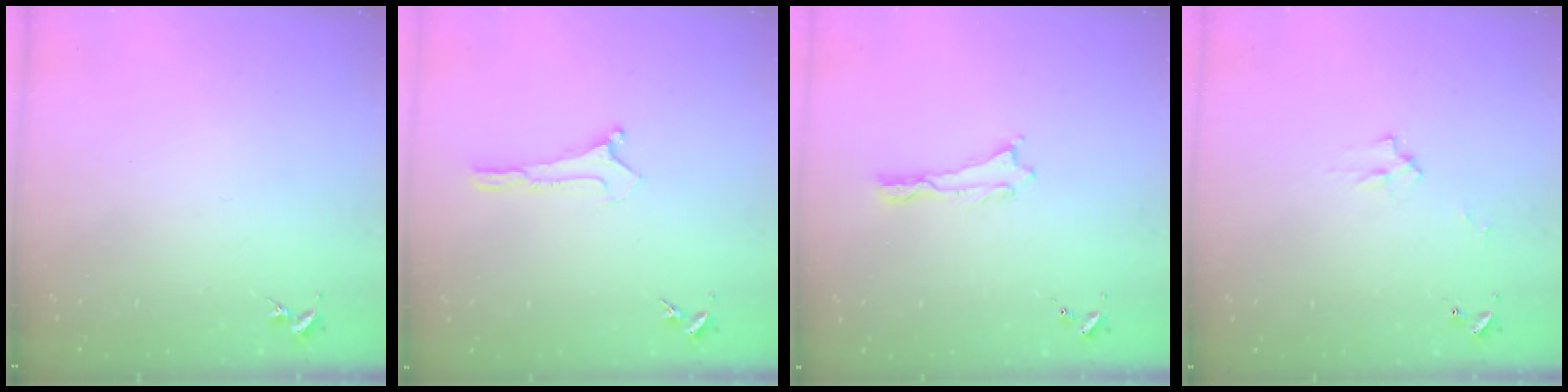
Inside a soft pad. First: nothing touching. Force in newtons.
{"total": 0.0}
{"total": 0.0}
{"total": 2.2, "press": 2.2, "slide": 0.3}